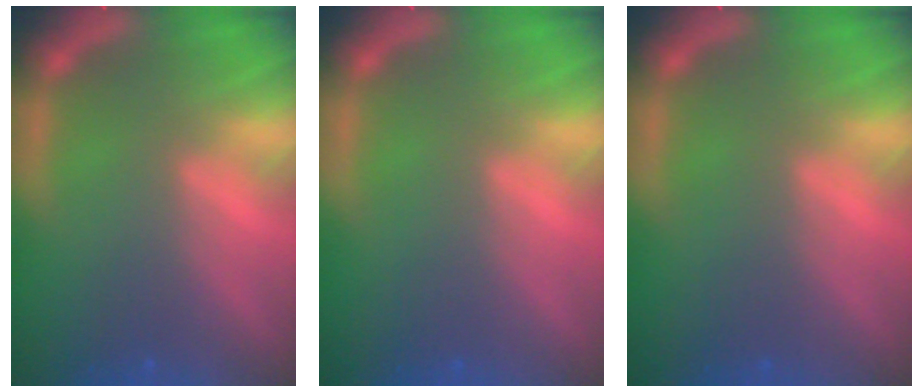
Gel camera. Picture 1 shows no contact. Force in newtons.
{"total": 0.0}
{"total": 0.0}